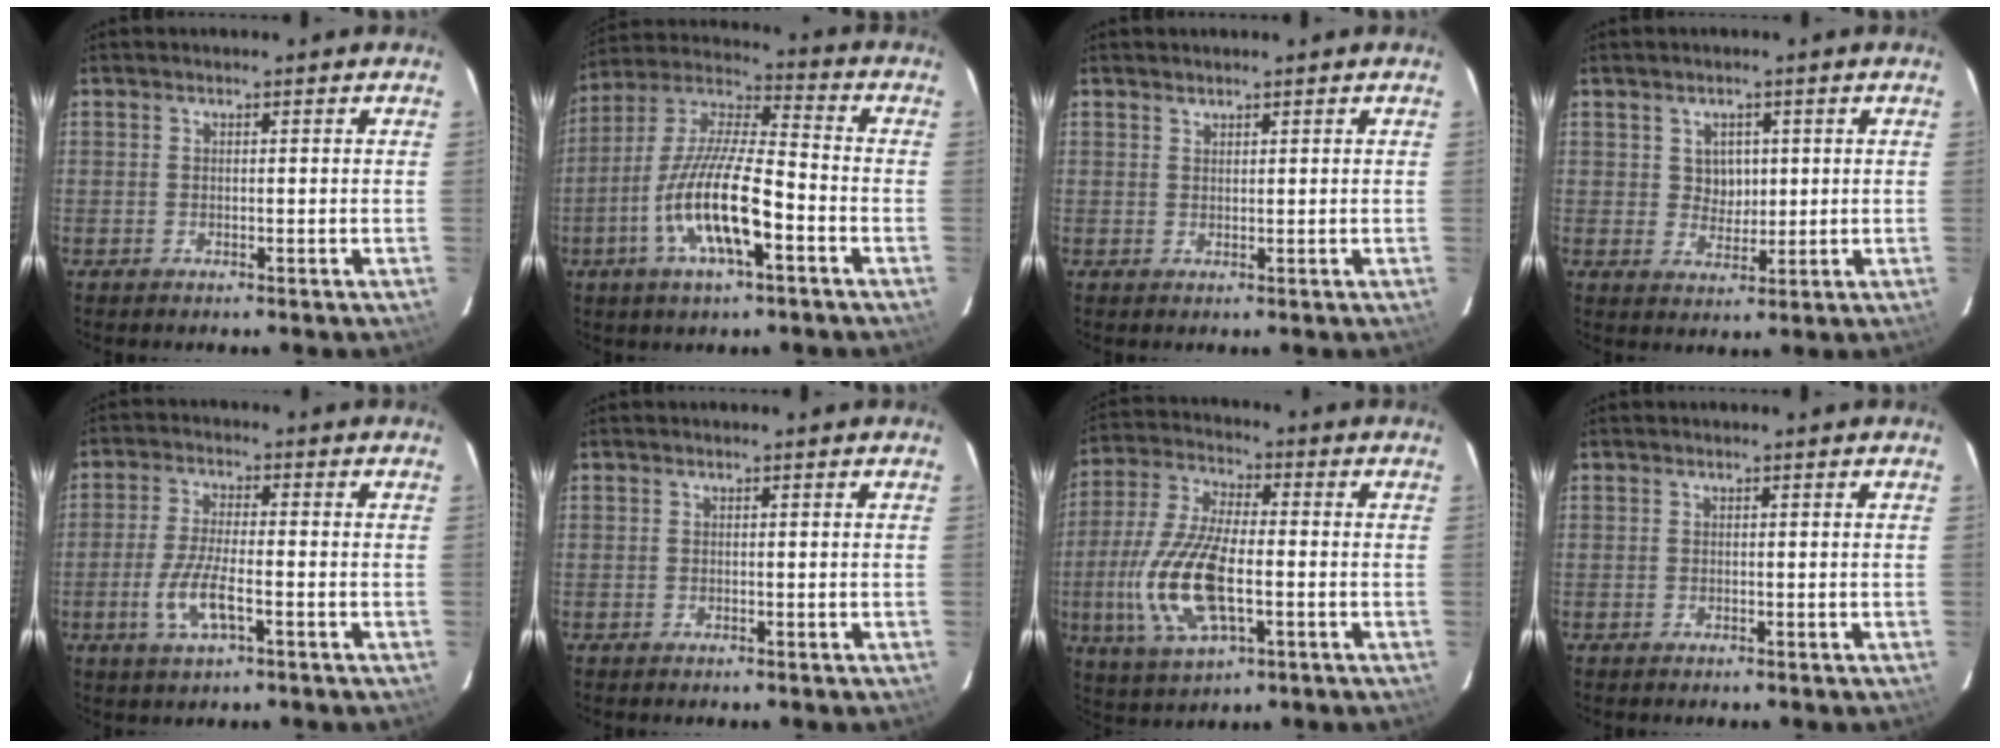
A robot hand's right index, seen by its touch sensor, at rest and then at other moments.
{"total": 15.8, "force": [-6.1, 4.0, 14.0], "torque": [-0.281, -0.011, -0.119]}
{"total": 0.8, "force": [0.7, 0.3, 0.1], "torque": [-0.002, 0.002, 0.015]}
{"total": 3.9, "force": [1.0, 3.4, 1.5], "torque": [-0.020, 0.008, 0.021]}
{"total": 7.4, "force": [-2.8, 2.1, 6.6], "torque": [-0.140, -0.008, -0.055]}
{"total": 0.0}
{"total": 16.0, "force": [-3.4, 6.5, 14.3], "torque": [-0.311, -0.006, -0.065]}
{"total": 0.0}